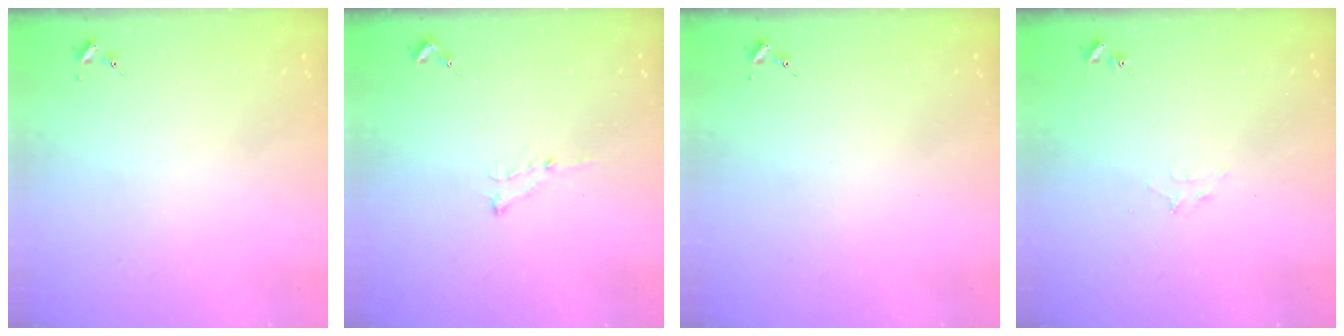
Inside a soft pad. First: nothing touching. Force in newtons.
{"total": 7.0, "press": 6.9, "slide": 0.8}
{"total": 0.0}
{"total": 5.8, "press": 5.8, "slide": 0.6}